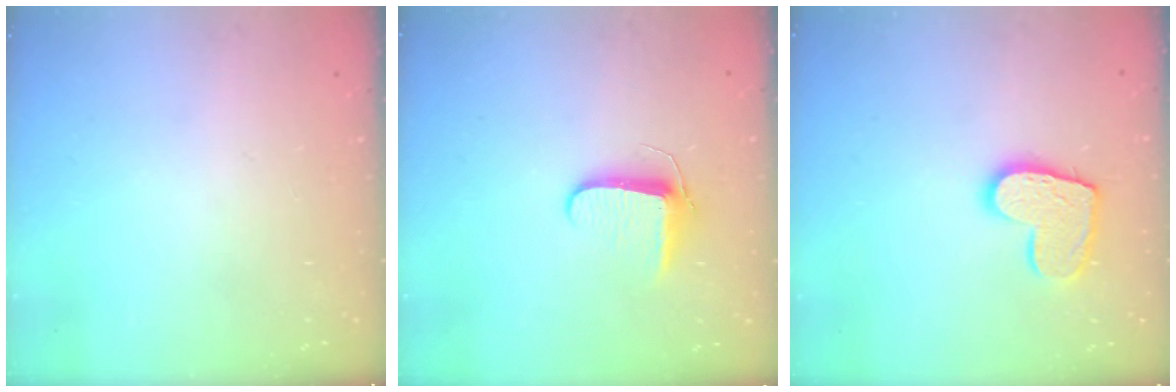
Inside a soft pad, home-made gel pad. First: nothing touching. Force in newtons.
{"total": 7.8, "press": 7.7, "slide": 1.1}
{"total": 11.6, "press": 11.6, "slide": 0.8}